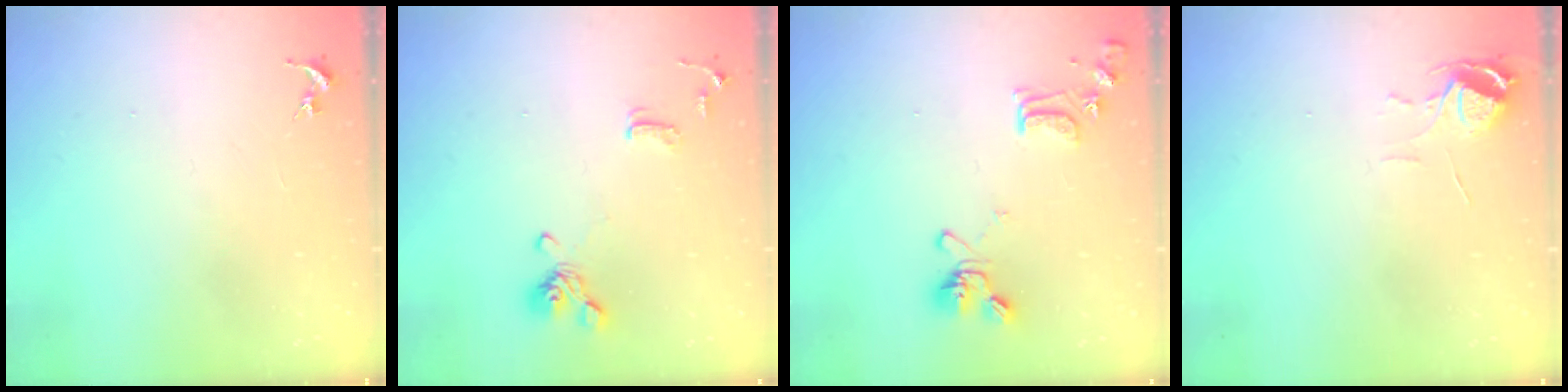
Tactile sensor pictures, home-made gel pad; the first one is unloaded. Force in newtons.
{"total": 10.8, "press": 10.7, "slide": 1.5}
{"total": 13.1, "press": 13.0, "slide": 1.9}
{"total": 5.4, "press": 5.4, "slide": 0.5}